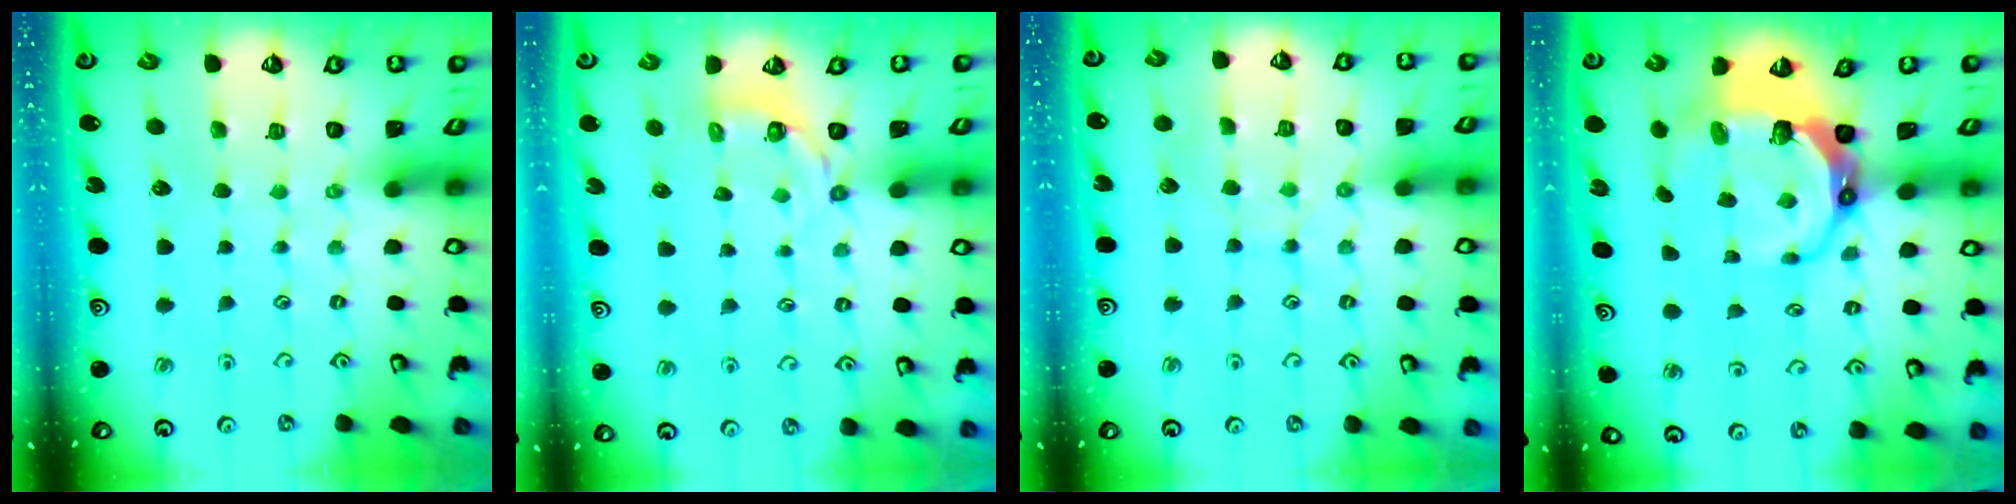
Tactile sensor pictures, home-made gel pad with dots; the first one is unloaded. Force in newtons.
{"total": 3.5, "press": 2.1, "slide": 2.9}
{"total": 7.2, "press": 7.2, "slide": 0.5}
{"total": 12.1, "press": 10.8, "slide": 5.4}